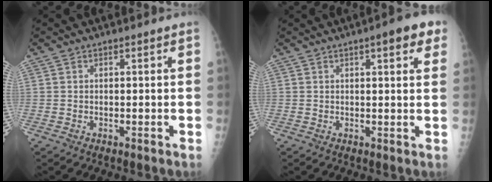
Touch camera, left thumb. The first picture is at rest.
{"total": 6.7, "force": [3.4, 1.8, 5.5], "torque": [-0.054, -0.005, 0.037]}